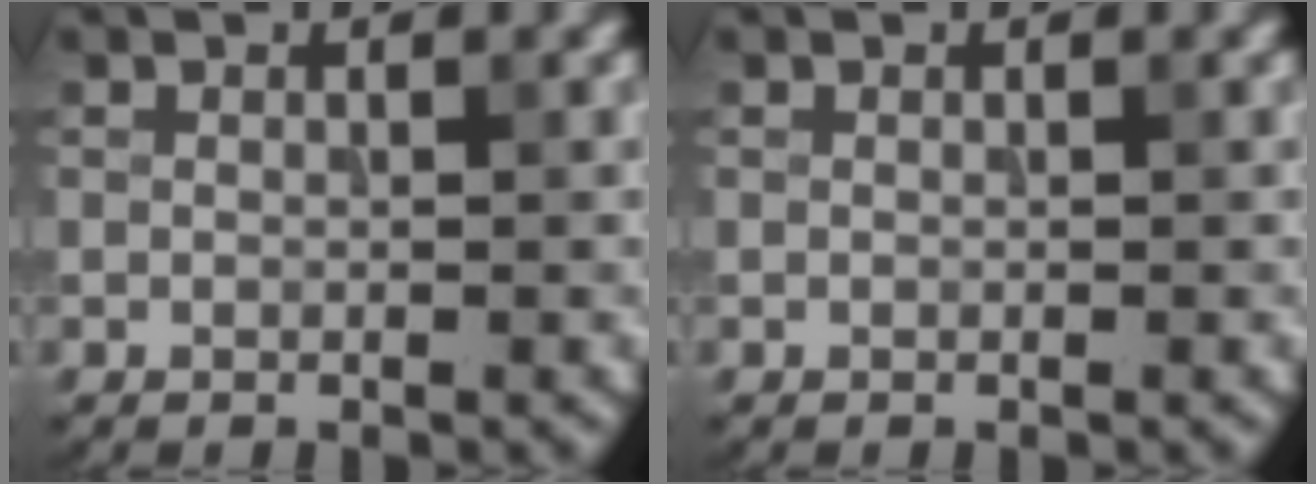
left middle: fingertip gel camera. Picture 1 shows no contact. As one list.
[{"total": 0.0}]